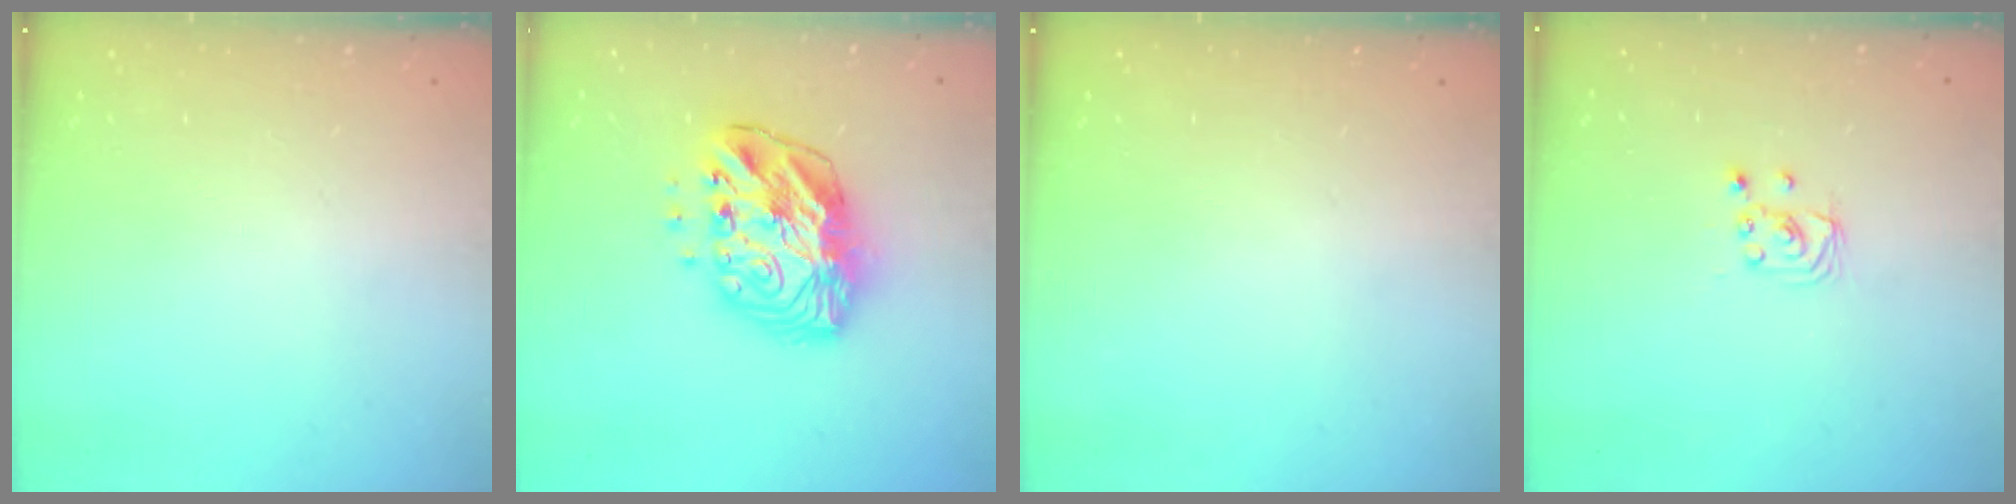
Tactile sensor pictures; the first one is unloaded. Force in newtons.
{"total": 14.1, "press": 14.0, "slide": 1.1}
{"total": 0.0}
{"total": 2.4, "press": 2.4, "slide": 0.2}